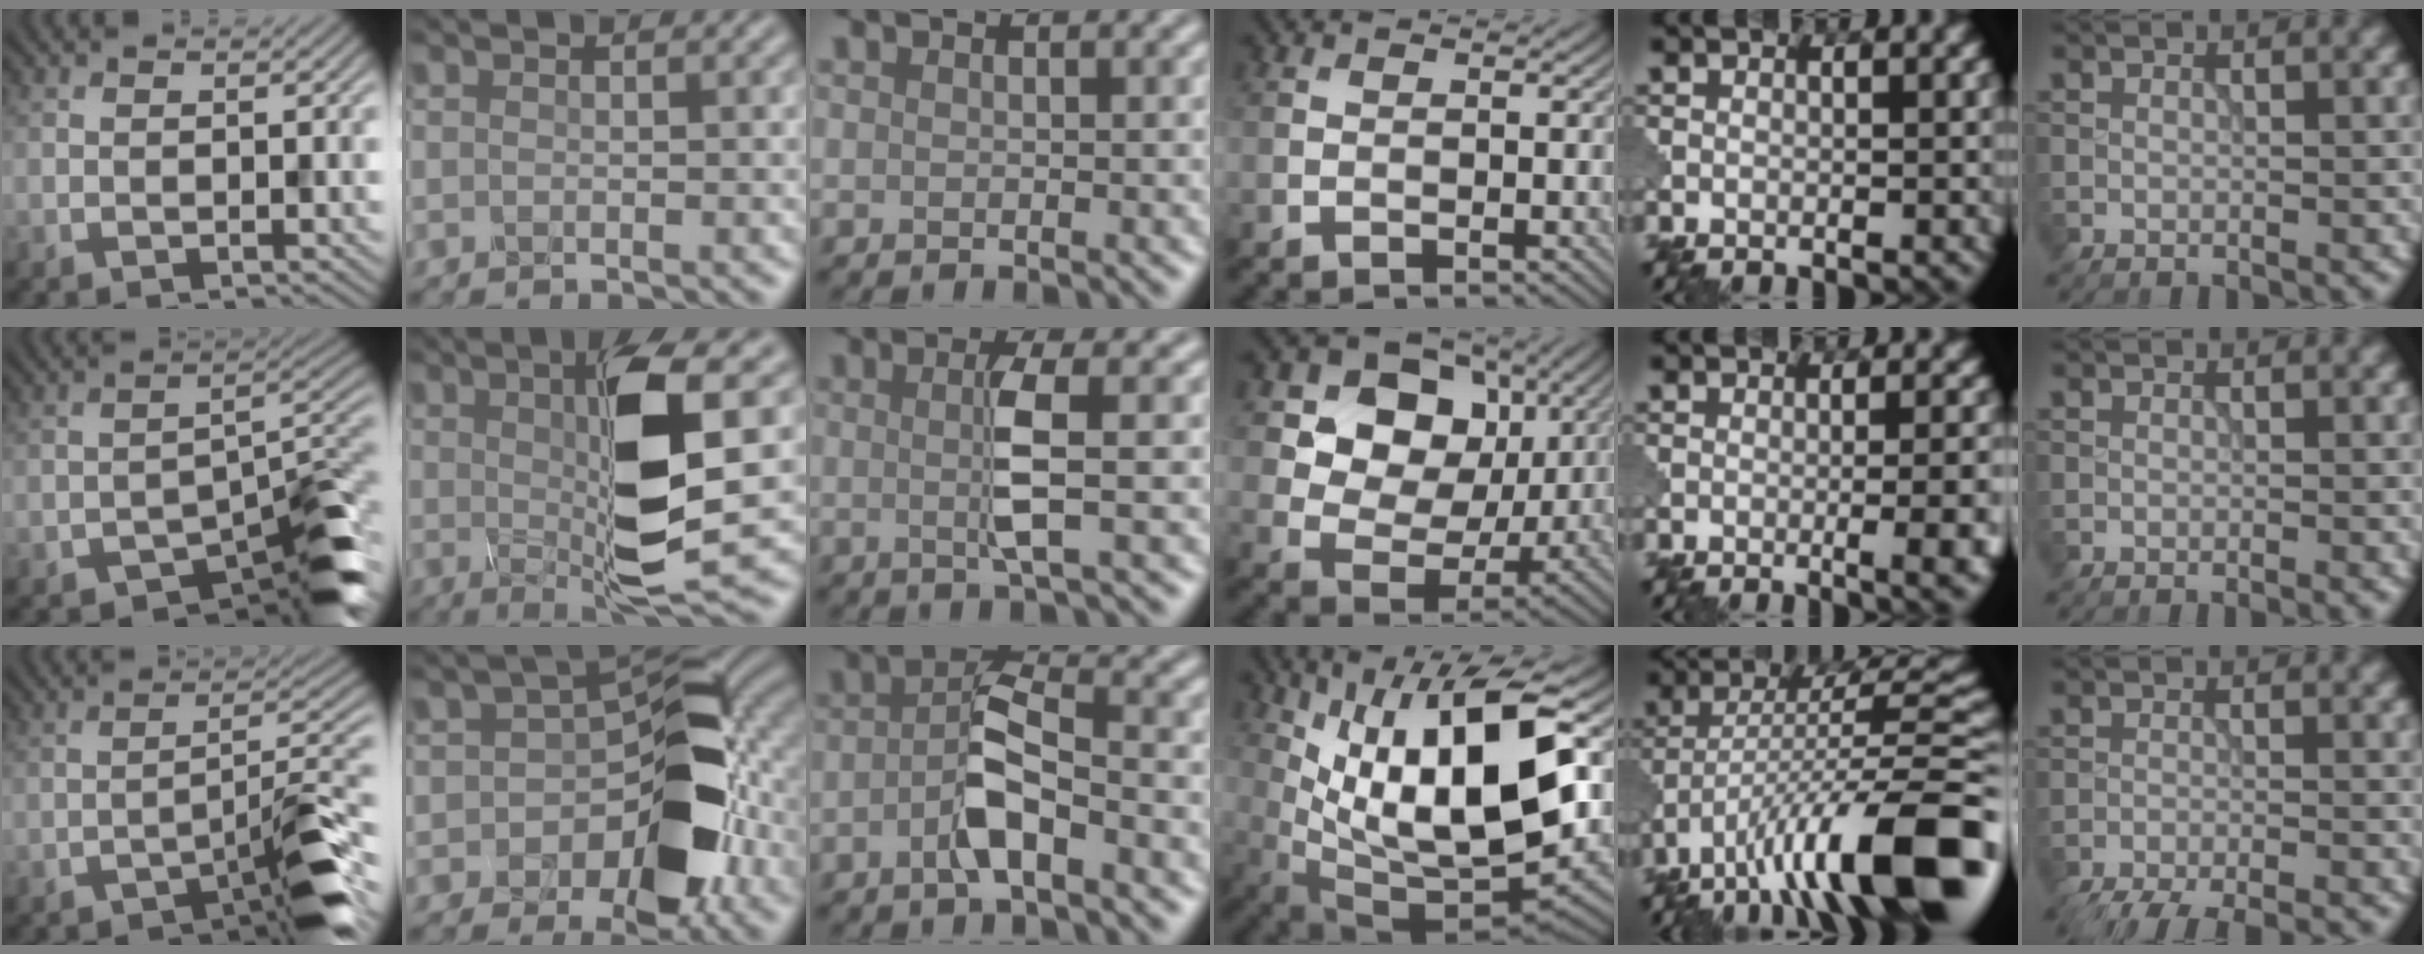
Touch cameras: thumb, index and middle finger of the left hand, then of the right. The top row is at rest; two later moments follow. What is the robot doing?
{"motion": "disassemble", "object": "pitcher"}